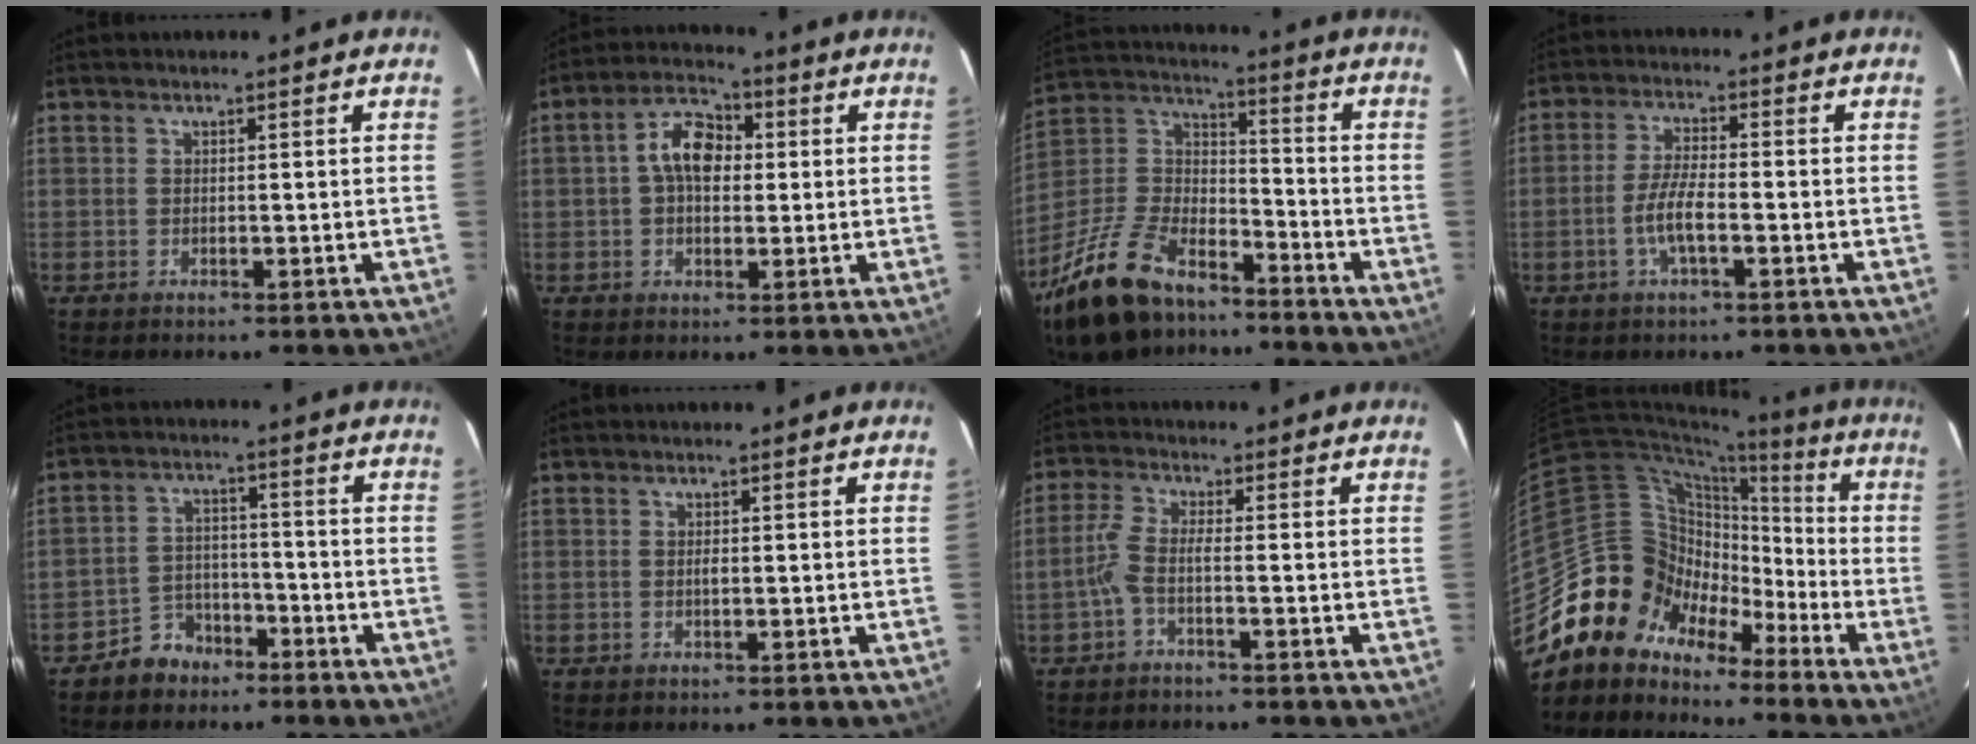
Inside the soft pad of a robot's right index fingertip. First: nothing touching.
{"total": 8.1, "force": [0.9, 5.2, 6.1], "torque": [-0.111, 0.026, 0.014]}
{"total": 22.8, "force": [-15.7, 10.7, 12.7], "torque": [-0.273, 0.001, -0.274]}
{"total": 5.9, "force": [-2.2, 1.3, 5.3], "torque": [-0.110, 0.000, -0.043]}
{"total": 6.2, "force": [-4.5, 4.1, 0.7], "torque": [-0.028, 0.023, -0.072]}
{"total": 0.8, "force": [0.0, 0.4, 0.7], "torque": [-0.012, 0.001, -0.001]}
{"total": 3.2, "force": [-1.5, 0.3, 2.8], "torque": [-0.071, 0.006, -0.033]}
{"total": 14.8, "force": [-10.5, 10.2, 2.6], "torque": [-0.050, 0.064, -0.193]}